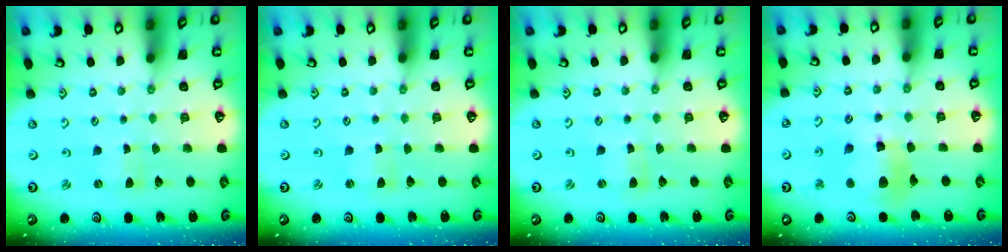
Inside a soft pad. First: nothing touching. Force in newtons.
{"total": 0.0}
{"total": 0.7, "press": 0.7, "slide": 0.1}
{"total": 11.6, "press": 11.5, "slide": 1.4}